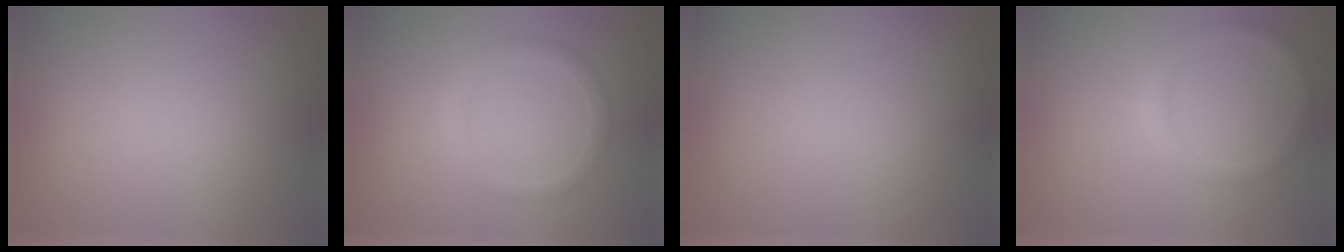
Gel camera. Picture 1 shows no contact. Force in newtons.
{"total": 1.6, "press": 1.6, "slide": 0.0}
{"total": 0.0}
{"total": 1.3, "press": 1.3, "slide": 0.1}